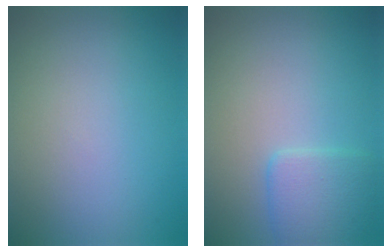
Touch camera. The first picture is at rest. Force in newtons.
{"total": 2.6, "press": 2.6, "slide": 0.1}